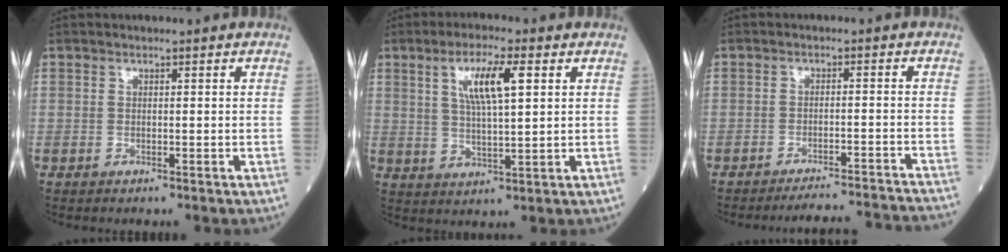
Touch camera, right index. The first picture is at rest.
{"total": 8.0, "force": [3.0, 1.3, 7.4], "torque": [-0.138, 0.006, 0.055]}
{"total": 13.3, "force": [-13.0, -1.3, 2.6], "torque": [-0.009, -0.010, -0.162]}